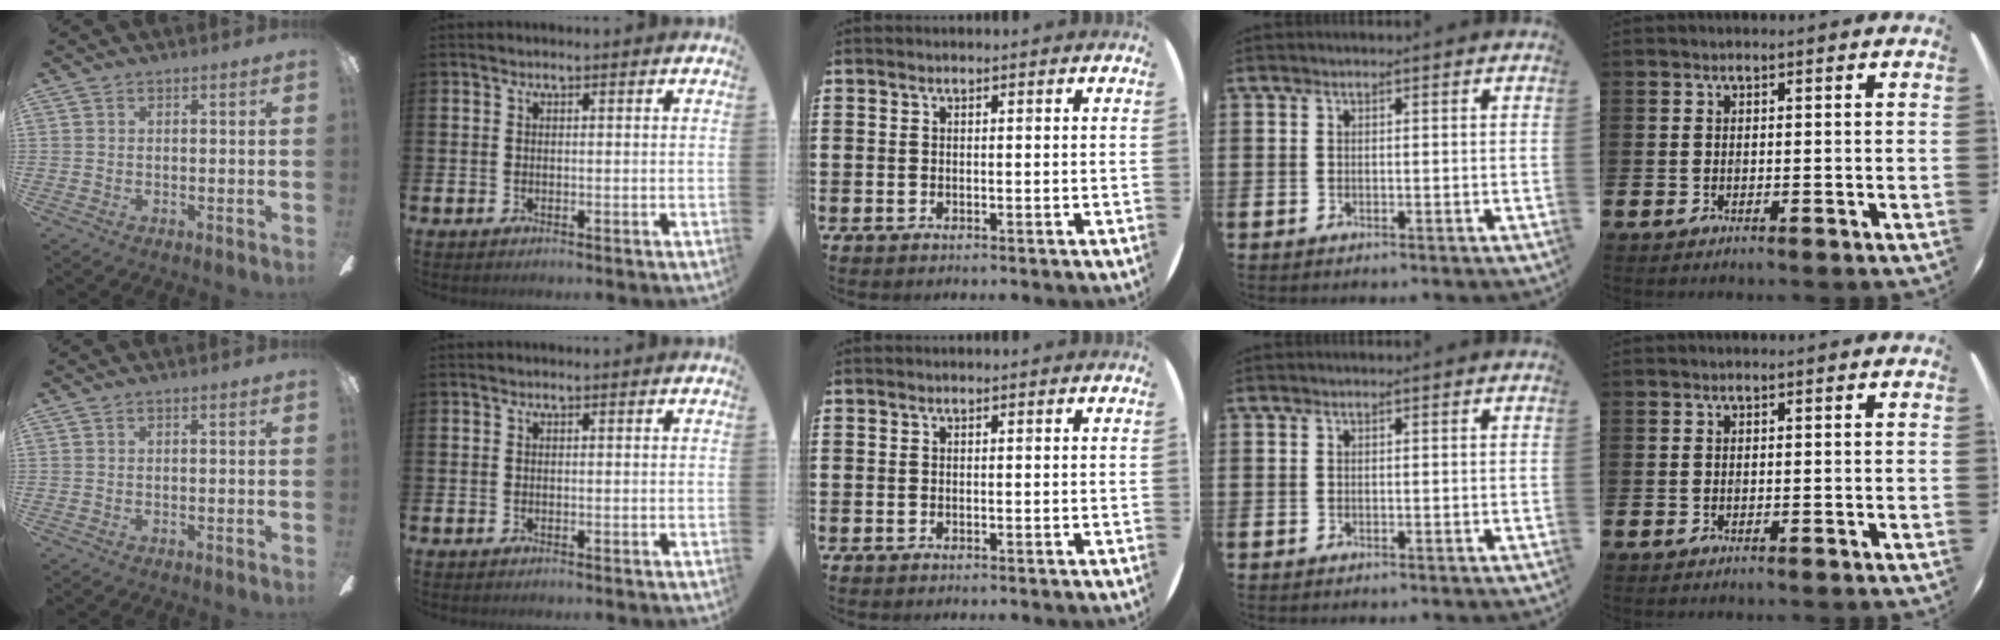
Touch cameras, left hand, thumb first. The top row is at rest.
{}